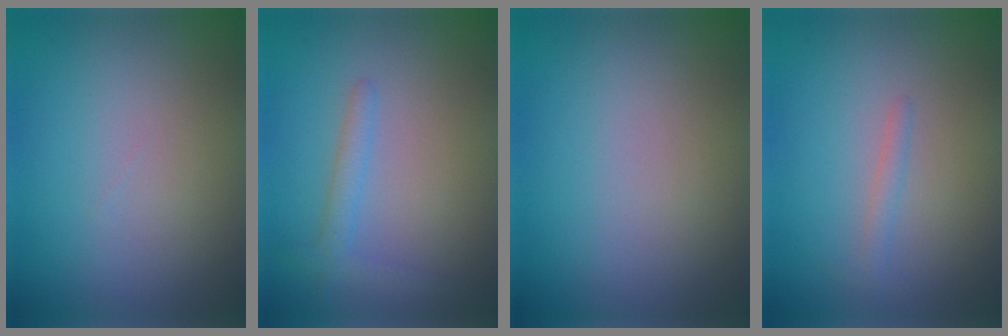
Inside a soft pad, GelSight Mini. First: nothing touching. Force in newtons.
{"total": 1.9, "press": 1.9, "slide": 0.1}
{"total": 0.0}
{"total": 1.0, "press": 1.0, "slide": 0.0}